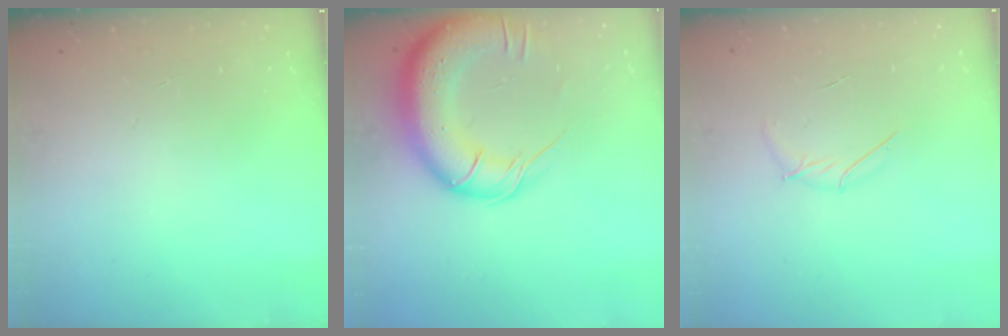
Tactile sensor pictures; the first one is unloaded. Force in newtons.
{"total": 19.7, "press": 19.2, "slide": 4.8}
{"total": 5.0, "press": 4.9, "slide": 1.3}